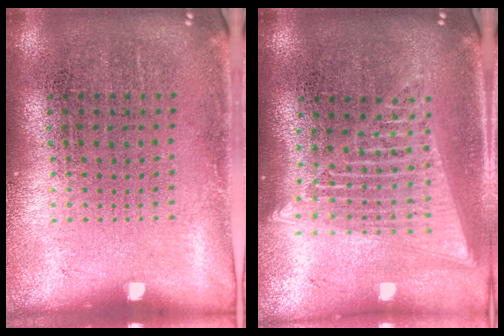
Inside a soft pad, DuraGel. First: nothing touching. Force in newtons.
{"total": 1.9, "press": 1.7, "slide": 1.0}